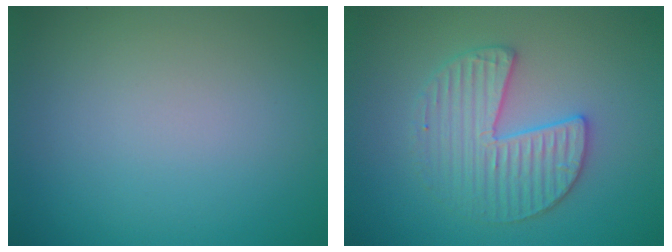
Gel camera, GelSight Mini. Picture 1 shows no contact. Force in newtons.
{"total": 3.5, "press": 3.4, "slide": 0.6}